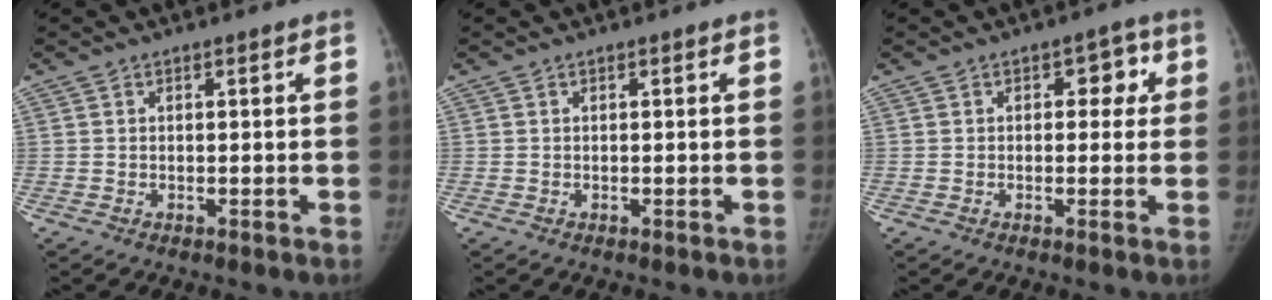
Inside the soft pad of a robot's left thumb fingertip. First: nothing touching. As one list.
[{"total": 0.0}, {"total": 4.3, "force": [1.0, 3.0, 2.9], "torque": [0.002, 0.004, 0.003]}]